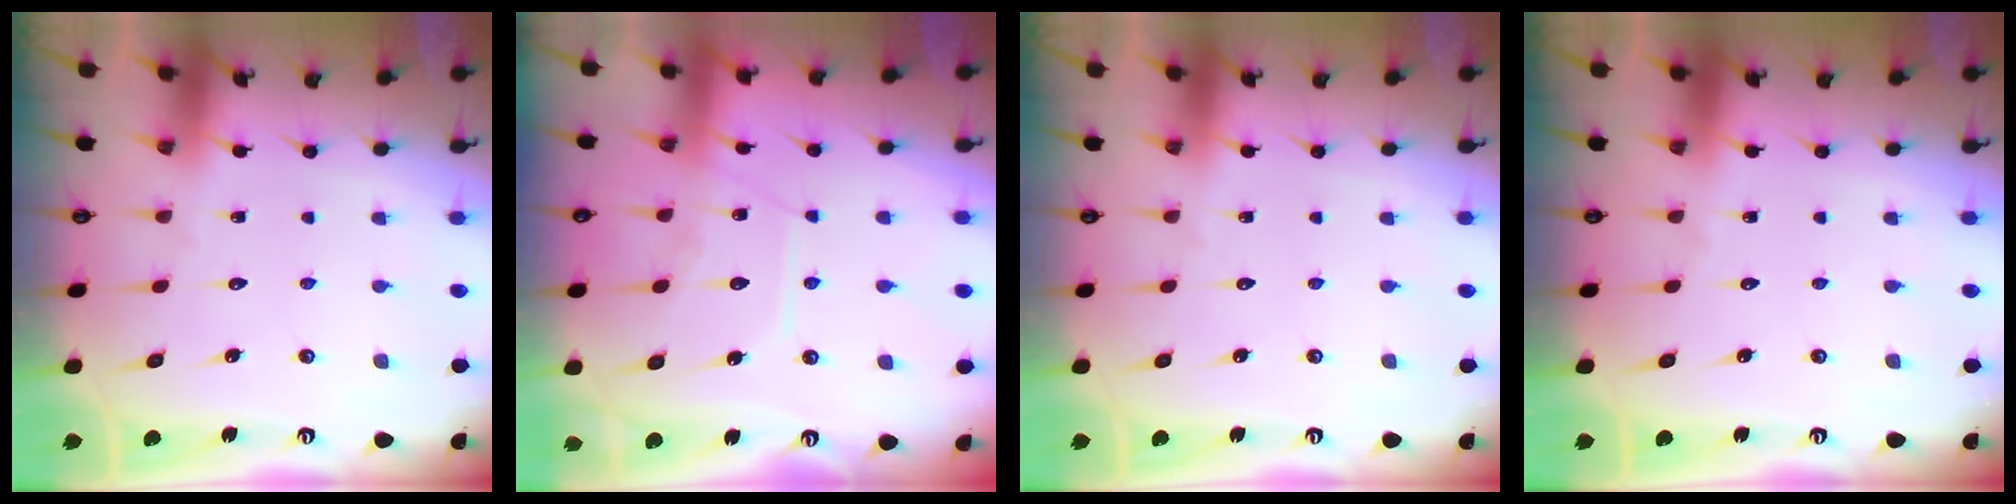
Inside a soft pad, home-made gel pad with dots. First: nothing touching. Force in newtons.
{"total": 9.5, "press": 9.4, "slide": 0.9}
{"total": 0.0}
{"total": 0.0}